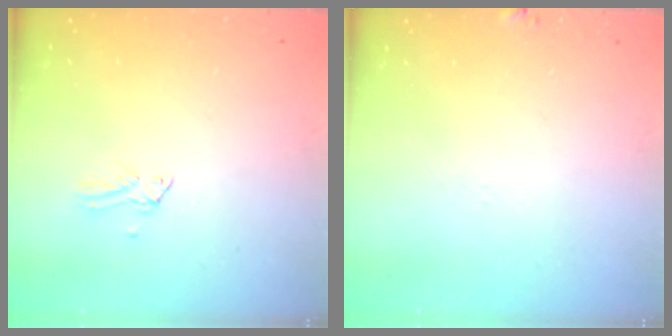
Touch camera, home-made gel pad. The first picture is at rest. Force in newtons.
{"total": 4.1, "press": 4.0, "slide": 0.3}